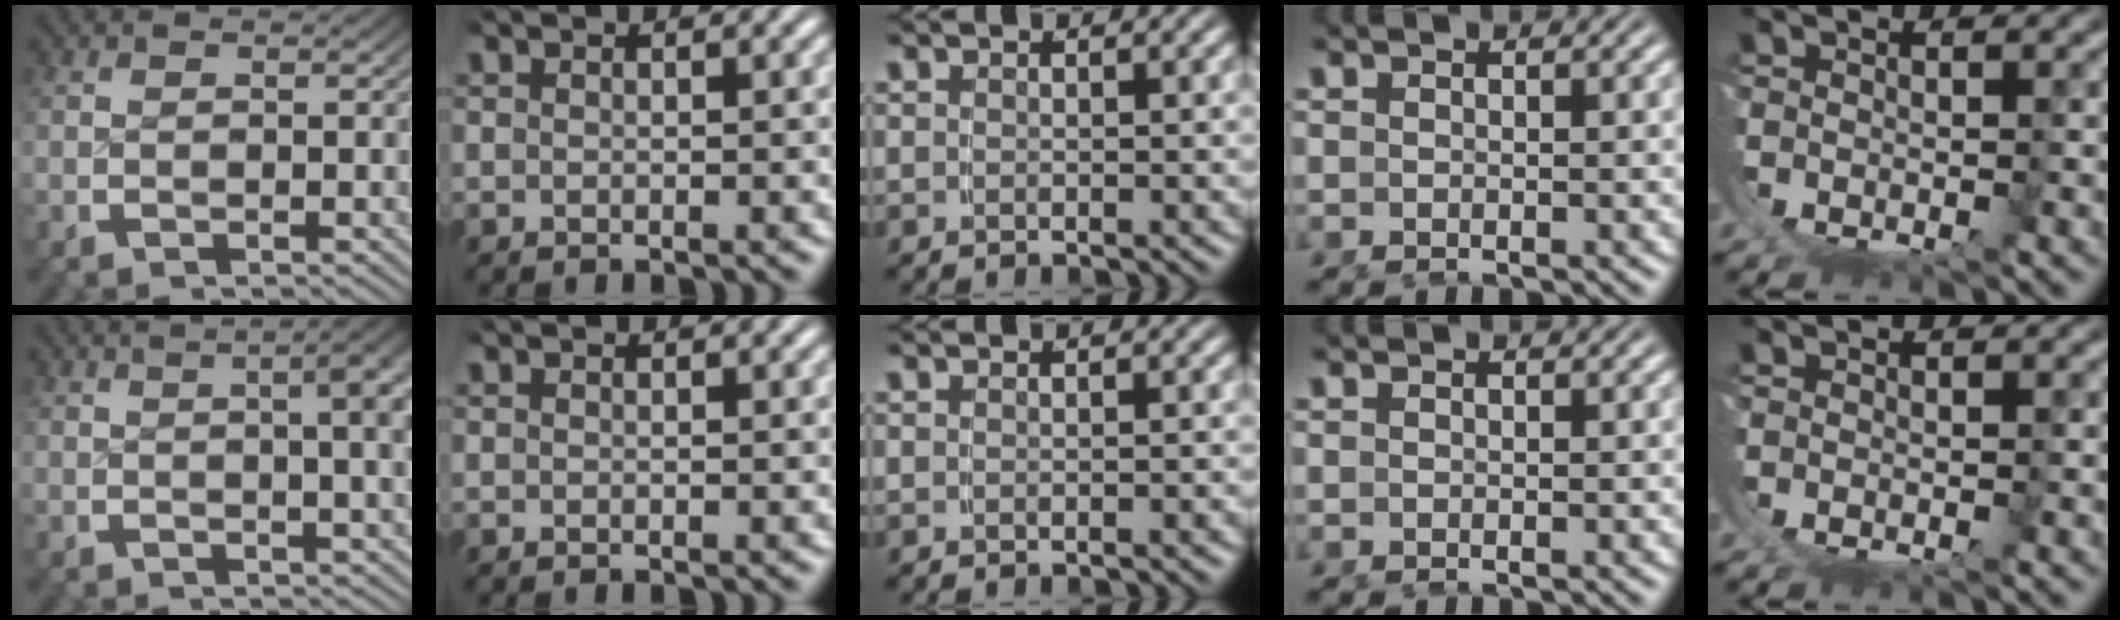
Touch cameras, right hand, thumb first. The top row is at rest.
{"thumb": {"total": 8.8, "force": [2.7, 3.9, 7.3], "torque": [-0.062, 0.031, 0.023]}}